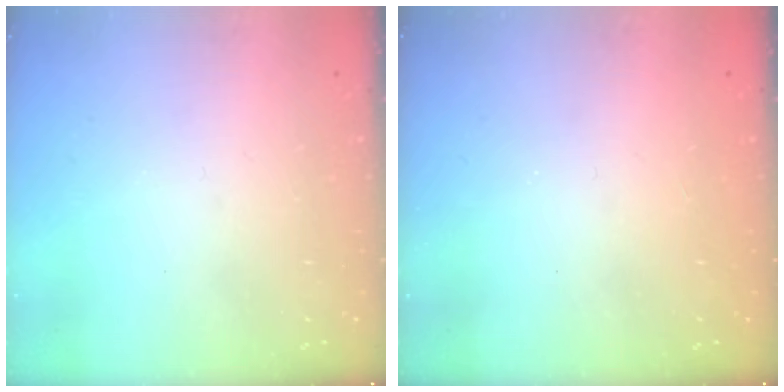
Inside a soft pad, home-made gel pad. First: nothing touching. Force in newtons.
{"total": 0.9, "press": 0.9, "slide": 0.1}